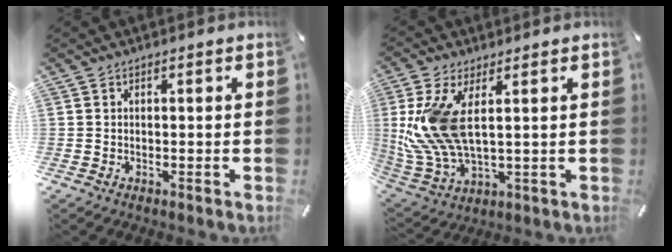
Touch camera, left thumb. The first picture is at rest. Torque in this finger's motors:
{"motor_torque": [0.96, 1.15, 2.41, -0.35, 0.36]}